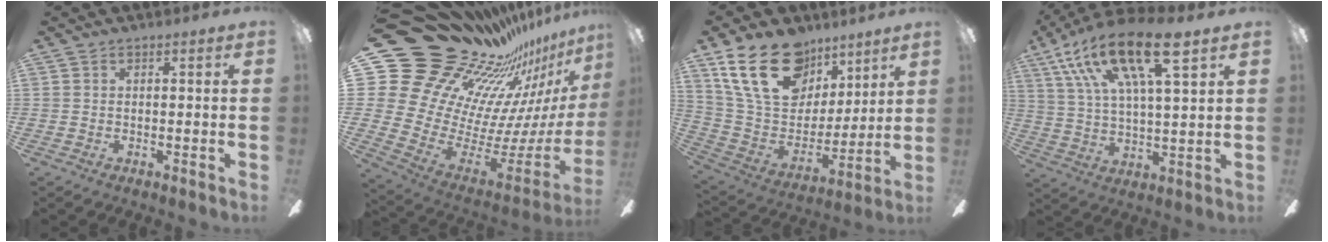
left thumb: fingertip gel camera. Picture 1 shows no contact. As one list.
[{"total": 28.5, "force": [19.7, 15.9, 13.0], "torque": [-0.197, -0.224, 0.429]}, {"total": 24.0, "force": [14.1, 14.7, 12.6], "torque": [-0.239, -0.068, 0.258]}, {"total": 19.4, "force": [11.7, 5.6, 14.4], "torque": [-0.274, -0.053, 0.188]}]